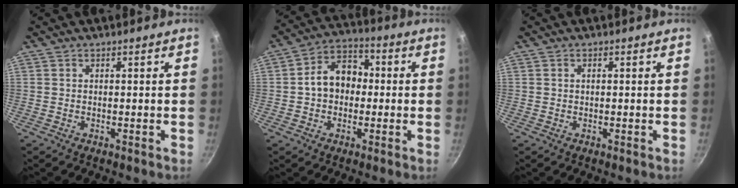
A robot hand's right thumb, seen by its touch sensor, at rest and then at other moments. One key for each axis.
{"total": 10.1, "fx": -0.1, "fy": 7.7, "fz": 6.5, "tx": -0.067, "ty": 0.031, "tz": -0.017}
{"total": 0.7, "fx": 0.1, "fy": 0.4, "fz": 0.5, "tx": -0.009, "ty": 0.003, "tz": 0.002}